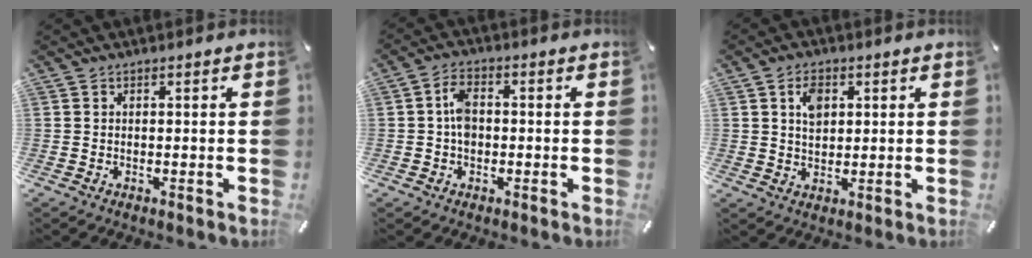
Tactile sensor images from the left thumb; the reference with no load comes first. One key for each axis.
{"total": 4.6, "fx": -0.3, "fy": 3.0, "fz": 3.4, "tx": -0.070, "ty": 0.008, "tz": -0.008}
{"total": 5.1, "fx": 1.6, "fy": 3.7, "fz": 3.1, "tx": -0.045, "ty": 0.000, "tz": 0.023}